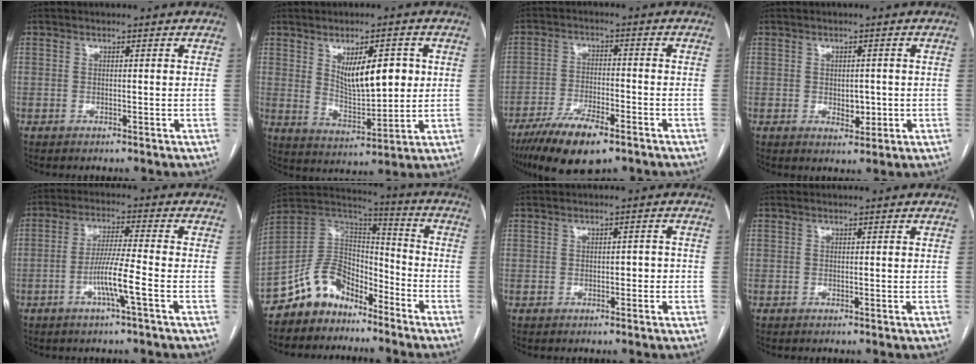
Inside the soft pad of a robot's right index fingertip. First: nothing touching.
{"total": 9.9, "force": [2.7, 3.4, 8.9], "torque": [-0.147, -0.002, 0.056]}
{"total": 11.0, "force": [-7.4, 2.9, 7.6], "torque": [-0.133, -0.018, -0.126]}
{"total": 3.2, "force": [-0.4, 1.9, 2.6], "torque": [-0.035, -0.002, 0.002]}
{"total": 9.0, "force": [-3.5, -0.7, 8.2], "torque": [-0.158, -0.001, -0.070]}
{"total": 11.2, "force": [-8.3, 6.5, 3.6], "torque": [-0.072, 0.053, -0.158]}
{"total": 1.4, "force": [-0.4, 0.9, 1.1], "torque": [-0.014, 0.010, -0.004]}
{"total": 0.0}